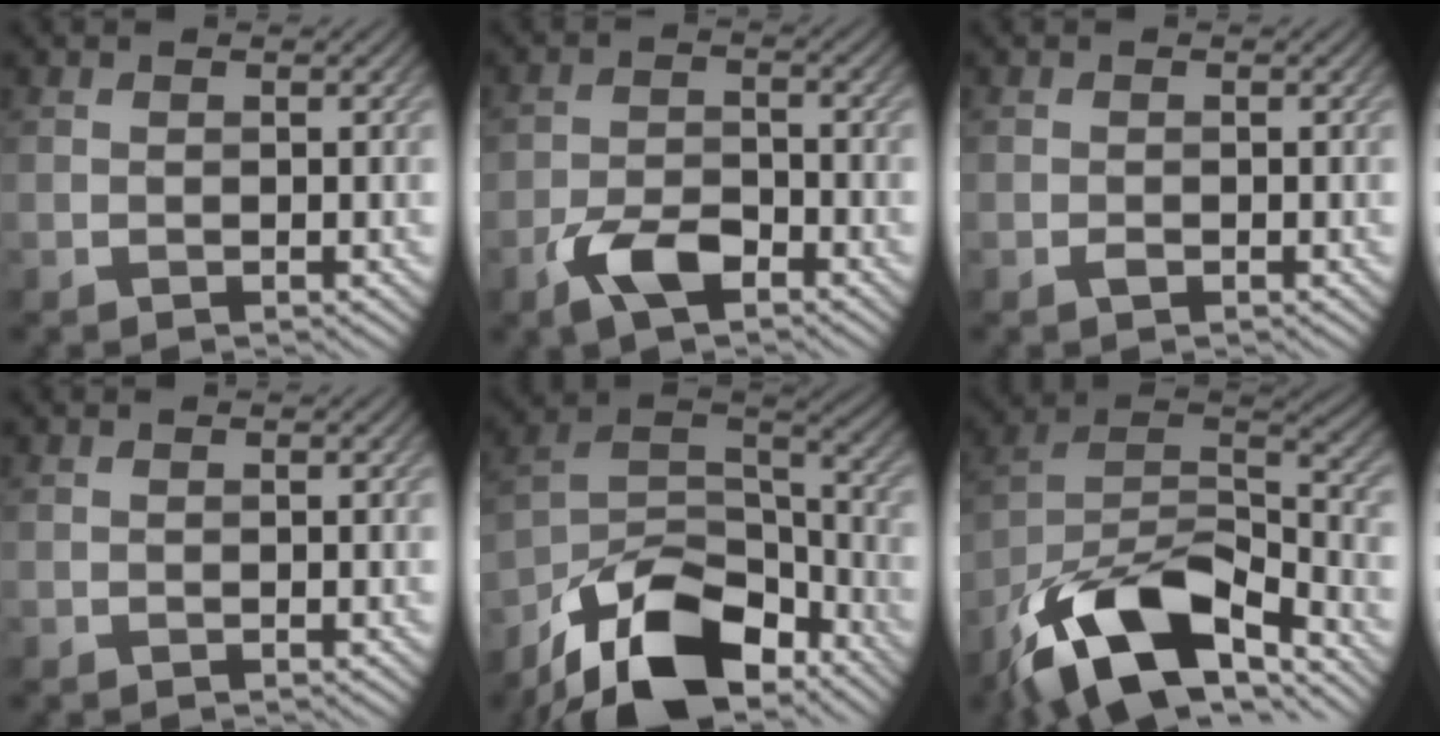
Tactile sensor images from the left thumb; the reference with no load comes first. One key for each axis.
{"total": 5.5, "fx": -3.4, "fy": 2.5, "fz": 3.5, "tx": -0.071, "ty": -0.001, "tz": -0.072}
{"total": 0.7, "fx": -0.4, "fy": 0.4, "fz": 0.4, "tx": -0.008, "ty": -0.001, "tz": -0.007}
{"total": 0.0}
{"total": 15.7, "fx": -11.3, "fy": 6.8, "fz": 8.5, "tx": -0.191, "ty": -0.019, "tz": -0.202}
{"total": 16.4, "fx": -10.8, "fy": 6.9, "fz": 10.3, "tx": -0.213, "ty": -0.019, "tz": -0.198}